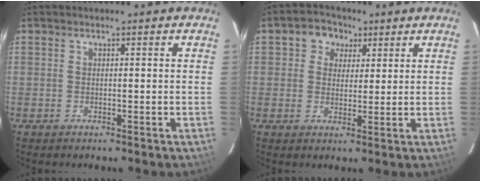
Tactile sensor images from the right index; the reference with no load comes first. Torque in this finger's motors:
{"motor_torque": [0.02, 0.00, 0.03, 0.03]}